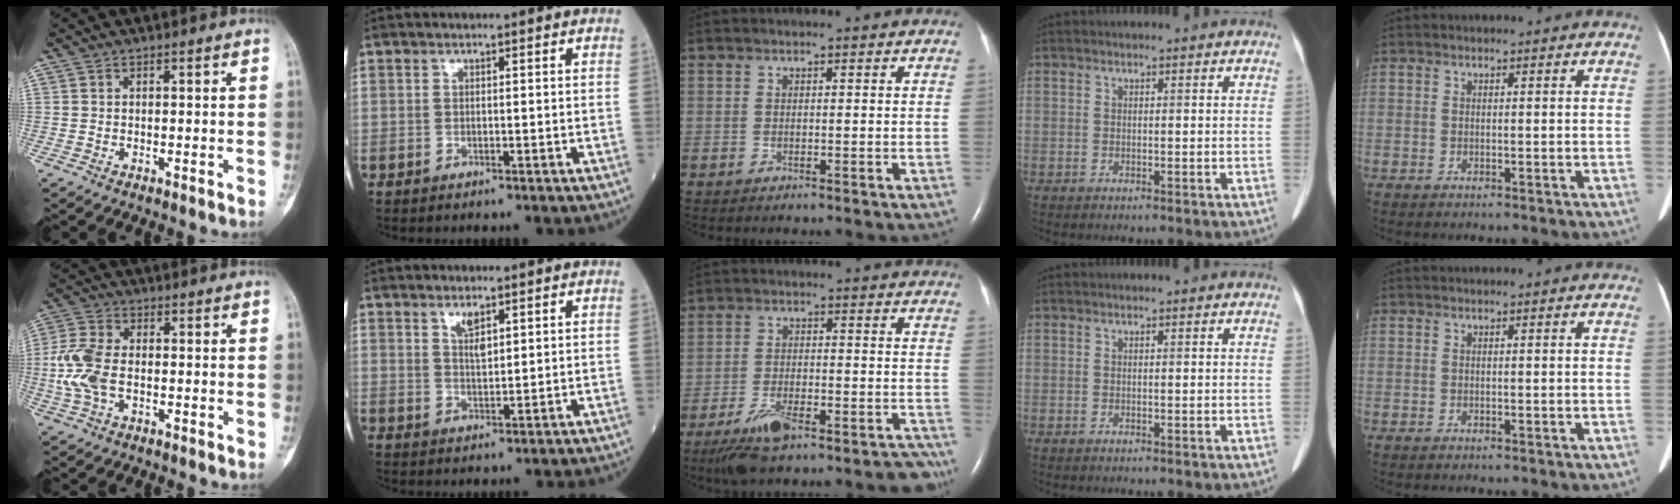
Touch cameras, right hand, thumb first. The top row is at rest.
{"thumb": {"total": 8.7, "force": [-1.1, 5.0, 7.0], "torque": [-0.167, 0.012, -0.025]}, "index": {"total": 3.0, "force": [1.8, 0.9, 2.2], "torque": [-0.044, -0.001, 0.036]}, "middle": {"total": 12.0, "force": [-10.0, 2.5, 6.2], "torque": [-0.080, 0.012, -0.157]}}